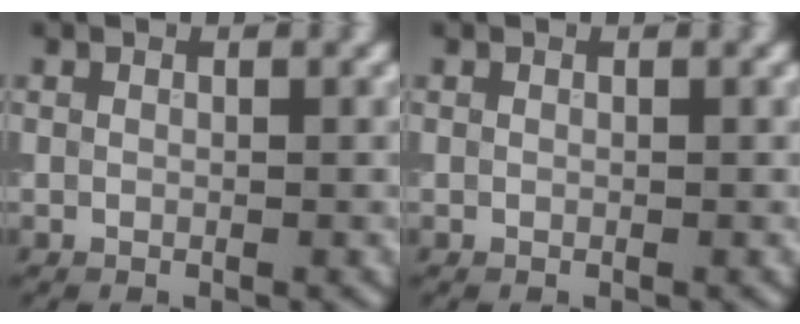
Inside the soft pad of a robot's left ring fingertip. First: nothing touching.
{"total": 0.0}